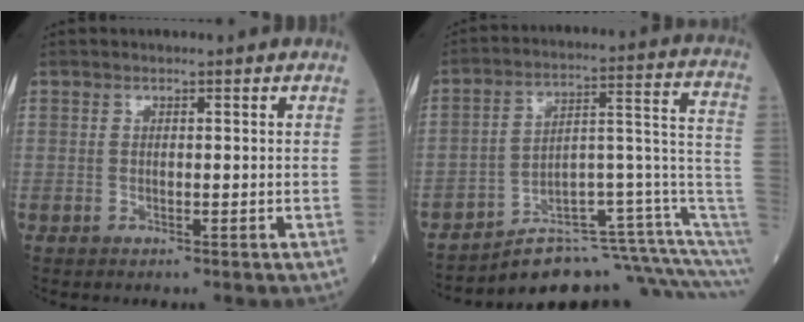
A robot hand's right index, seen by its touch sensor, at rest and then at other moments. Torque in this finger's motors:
{"motor_torque": [0.46, -1.20, -0.16, -0.08]}